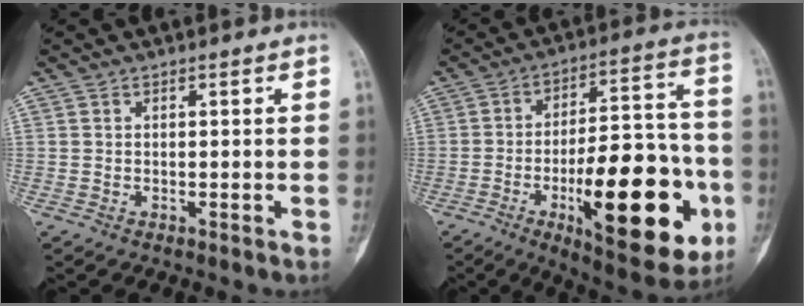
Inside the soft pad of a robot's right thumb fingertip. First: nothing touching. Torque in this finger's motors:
{"motor_torque": [0.36, 1.23, 1.51, -1.27, 0.19]}